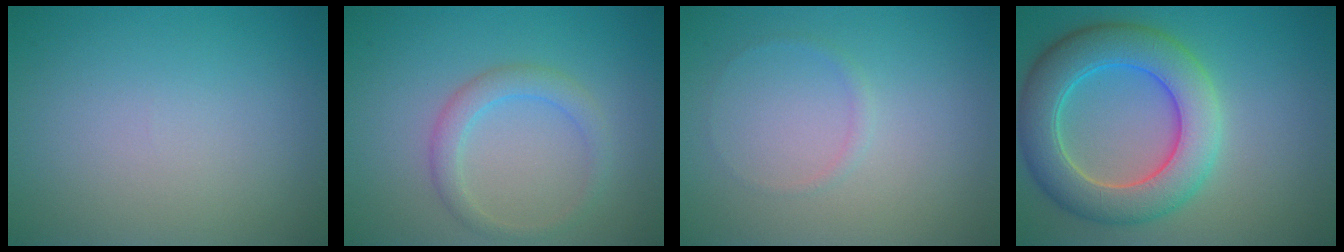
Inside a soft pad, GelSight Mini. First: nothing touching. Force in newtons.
{"total": 2.3, "press": 2.3, "slide": 0.0}
{"total": 0.7, "press": 0.7, "slide": 0.1}
{"total": 8.0, "press": 7.9, "slide": 0.7}